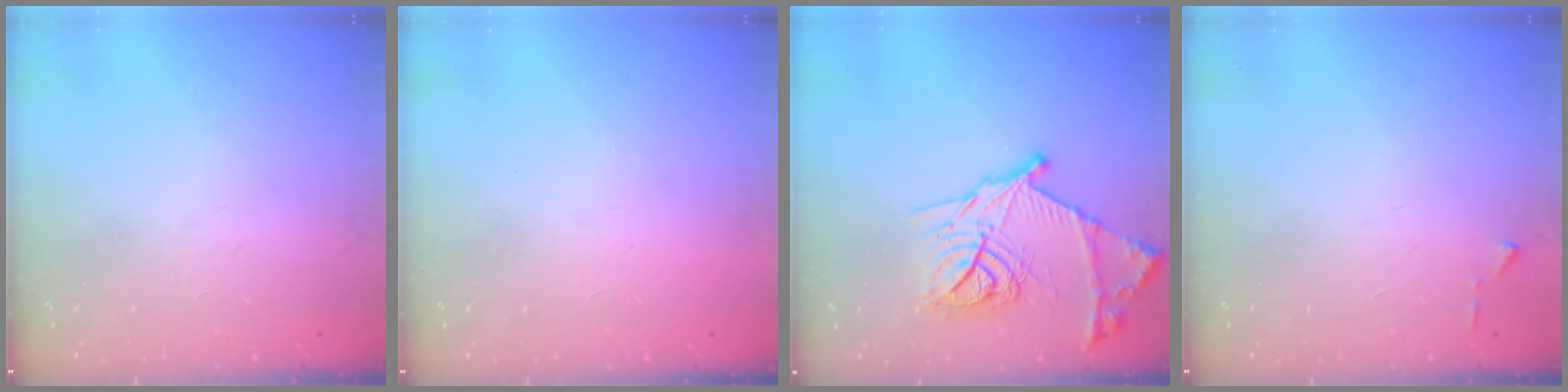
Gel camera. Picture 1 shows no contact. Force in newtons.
{"total": 1.7, "press": 1.6, "slide": 0.1}
{"total": 19.6, "press": 19.5, "slide": 1.5}
{"total": 3.9, "press": 3.9, "slide": 0.5}